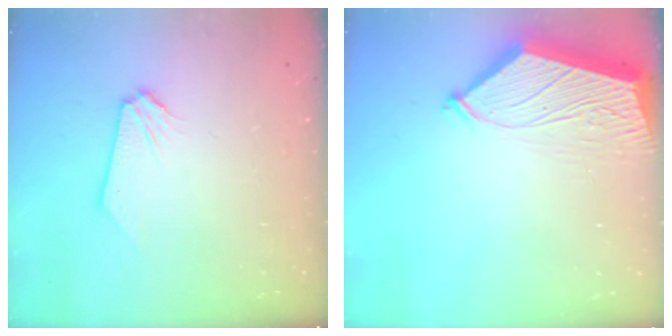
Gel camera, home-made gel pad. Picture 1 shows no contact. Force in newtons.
{"total": 7.1, "press": 7.1, "slide": 0.8}